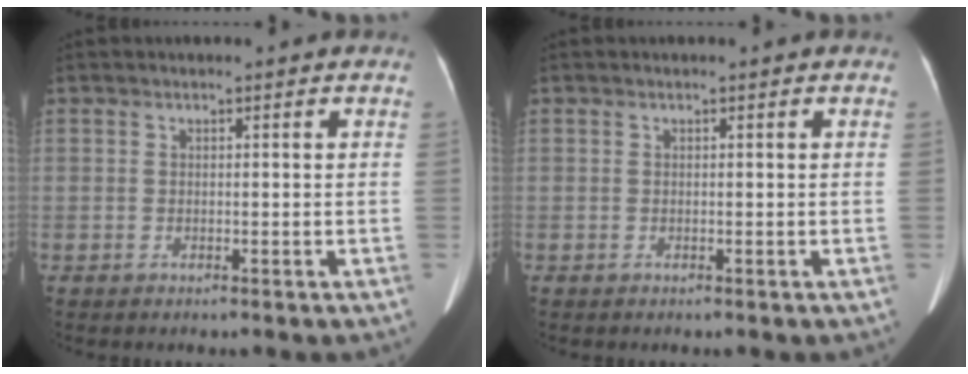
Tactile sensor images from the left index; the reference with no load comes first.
{"total": 0.0}